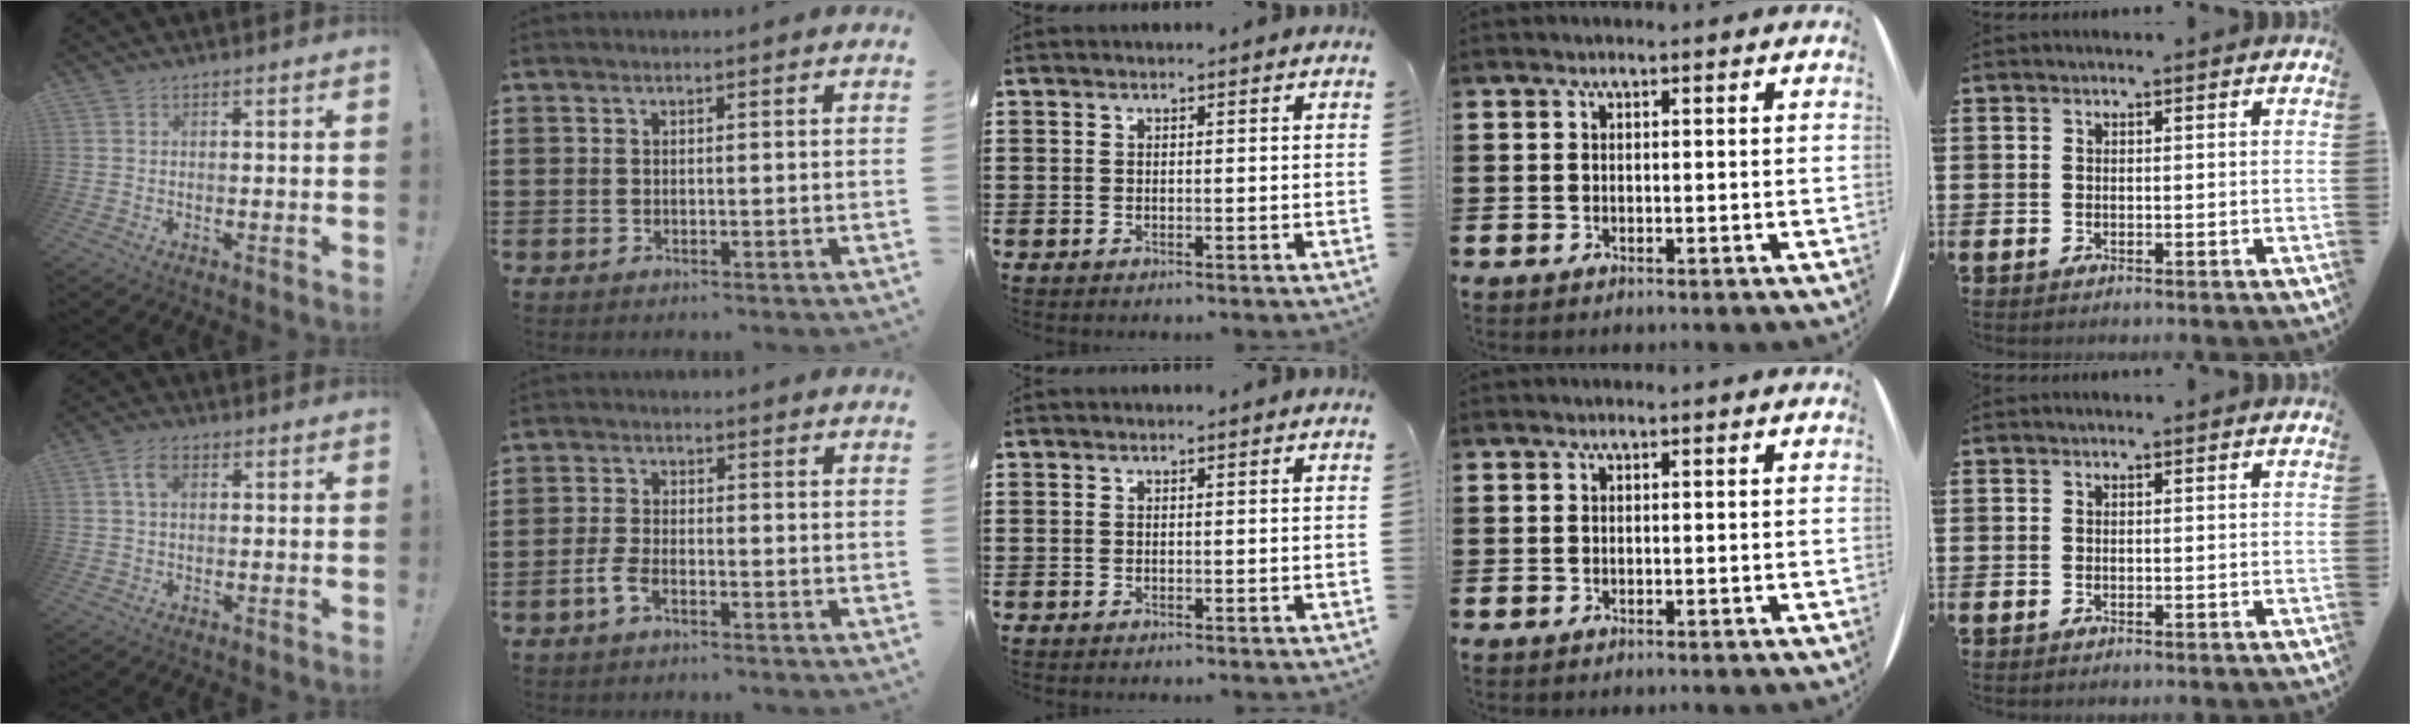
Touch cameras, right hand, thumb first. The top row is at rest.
{"thumb": {"total": 4.5, "force": [1.3, 2.6, 3.4], "torque": [-0.060, 0.005, 0.023]}, "index": {"total": 2.9, "force": [-1.8, 1.0, 2.1], "torque": [-0.051, -0.001, -0.037]}}